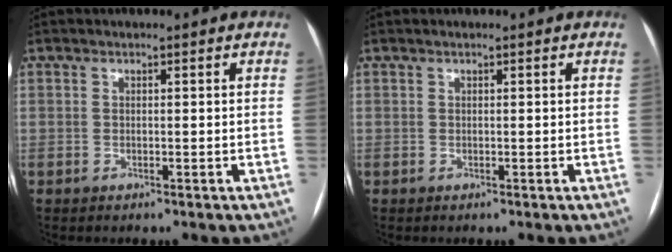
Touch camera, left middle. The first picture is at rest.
{"total": 0.0}